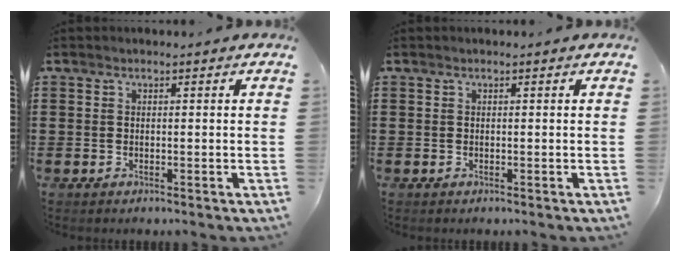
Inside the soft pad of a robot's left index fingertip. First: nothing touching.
{"total": 0.0}